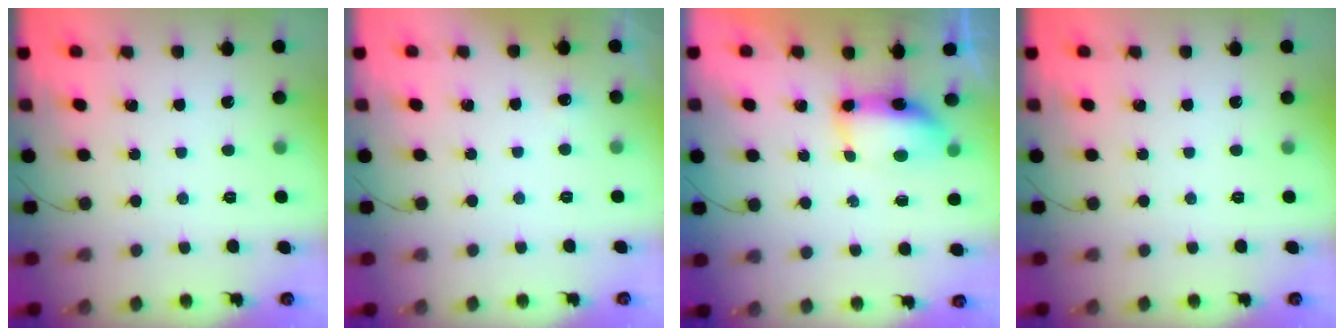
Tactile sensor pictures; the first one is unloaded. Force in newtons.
{"total": 2.8, "press": 2.6, "slide": 1.1}
{"total": 7.3, "press": 7.2, "slide": 0.7}
{"total": 0.0}